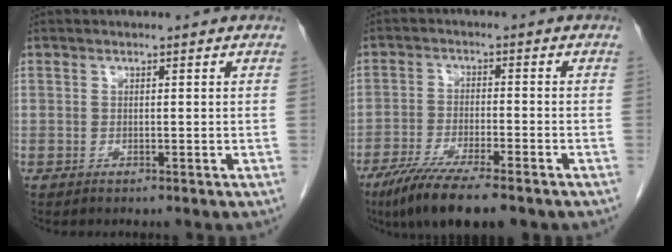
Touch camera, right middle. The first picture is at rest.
{"total": 10.8, "force": [-7.9, 1.5, 7.3], "torque": [-0.121, -0.025, -0.127]}